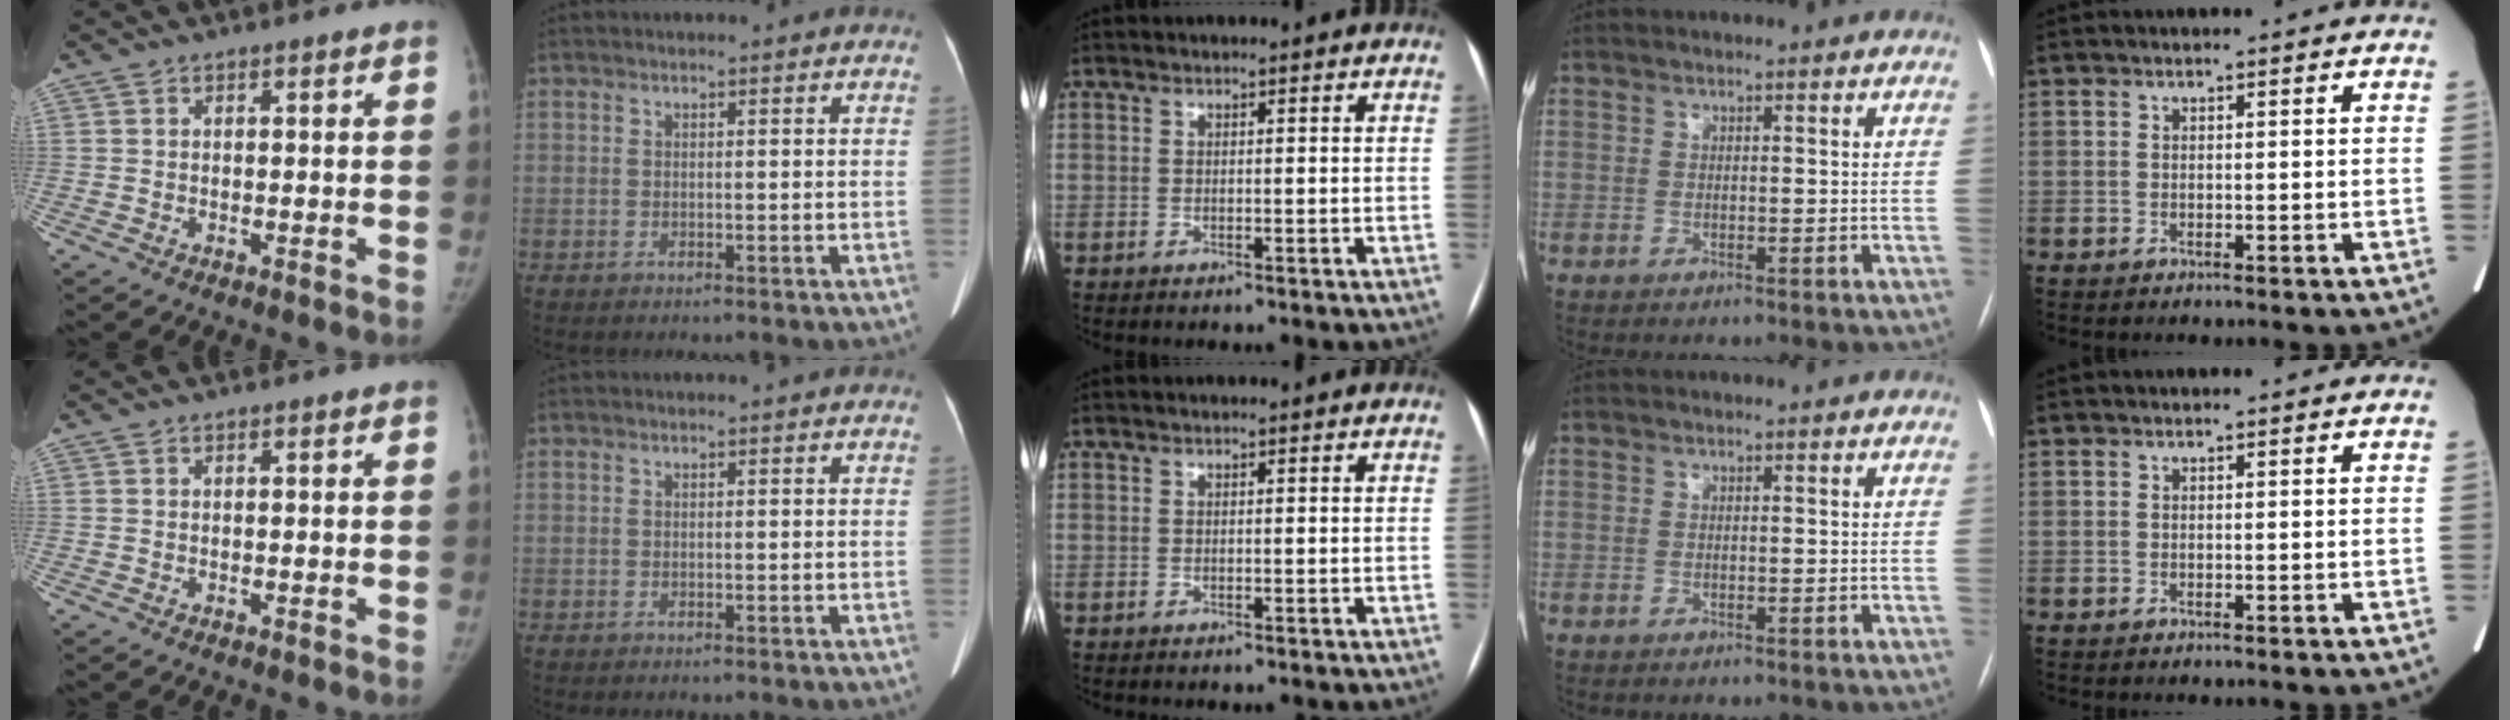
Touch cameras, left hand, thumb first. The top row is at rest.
{}